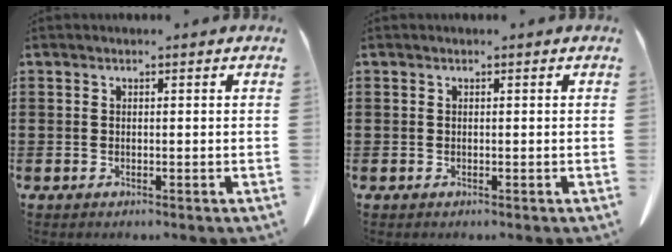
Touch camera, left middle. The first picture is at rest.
{"total": 0.0}